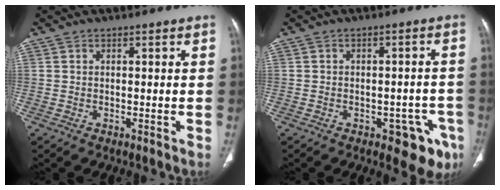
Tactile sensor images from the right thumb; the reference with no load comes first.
{"total": 7.6, "force": [-4.1, 4.1, 5.0], "torque": [-0.027, 0.021, -0.048]}